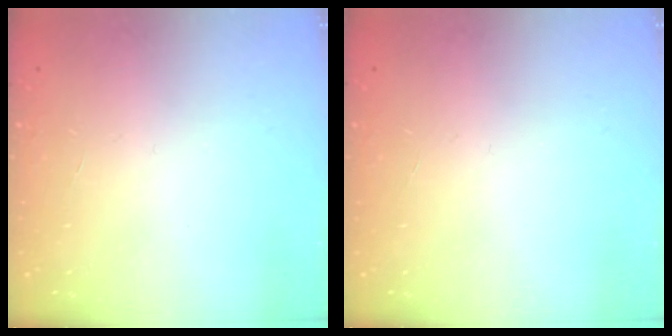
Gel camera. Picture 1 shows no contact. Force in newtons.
{"total": 0.0}